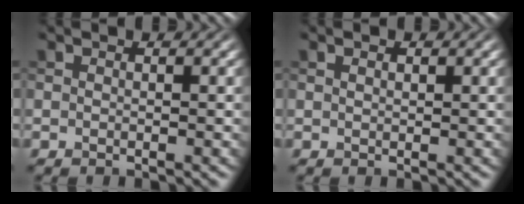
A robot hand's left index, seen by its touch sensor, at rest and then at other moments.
{"total": 0.7, "force": [0.4, 0.4, 0.4], "torque": [-0.008, 0.001, 0.008]}